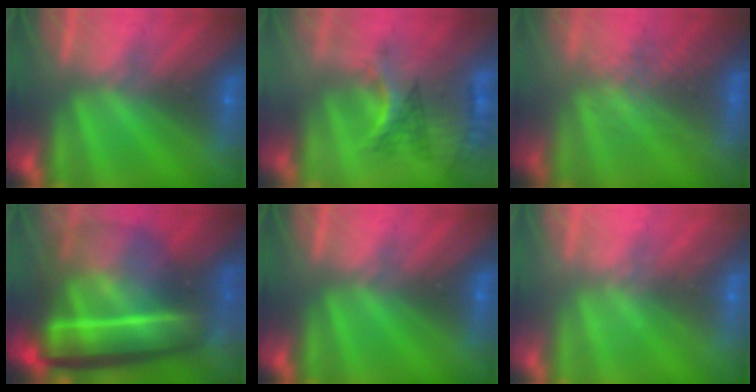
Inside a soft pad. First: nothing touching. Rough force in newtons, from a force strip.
{"total": 2.9}
{"total": 3.1}
{"total": 7.3}
{"total": 0.0}
{"total": 2.4}